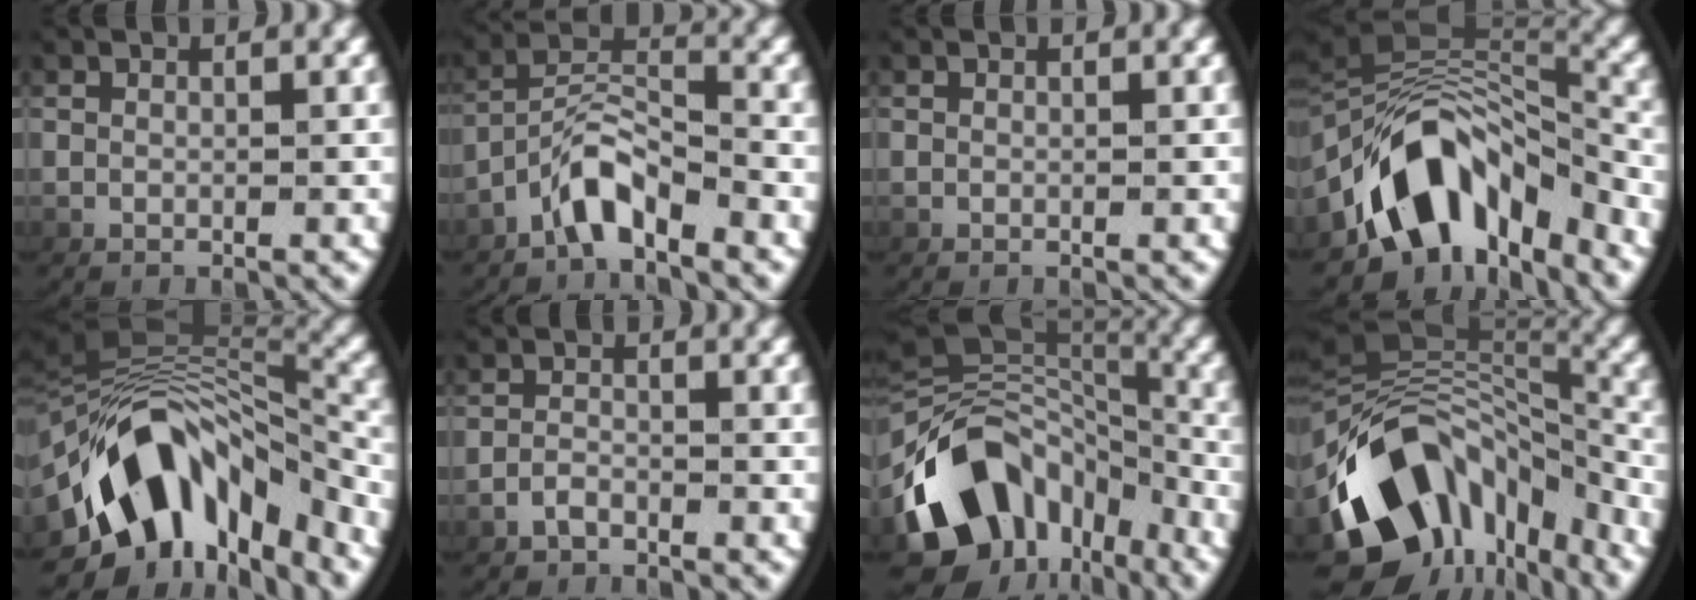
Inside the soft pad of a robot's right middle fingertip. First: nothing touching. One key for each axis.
{"total": 3.7, "fx": -2.7, "fy": 1.1, "fz": 2.2, "tx": -0.044, "ty": 0.003, "tz": -0.048}
{"total": 0.0}
{"total": 10.5, "fx": -3.5, "fy": 6.4, "fz": 7.5, "tx": -0.153, "ty": -0.023, "tz": -0.046}
{"total": 12.7, "fx": -3.8, "fy": 7.8, "fz": 9.3, "tx": -0.185, "ty": -0.016, "tz": -0.050}
{"total": 1.4, "fx": -1.4, "fy": 0.3, "fz": 0.1, "tx": -0.010, "ty": -0.005, "tz": -0.022}
{"total": 13.2, "fx": -3.3, "fy": 9.1, "fz": 9.0, "tx": -0.179, "ty": -0.028, "tz": -0.040}
{"total": 13.9, "fx": -3.7, "fy": 9.0, "fz": 9.9, "tx": -0.186, "ty": -0.031, "tz": -0.042}